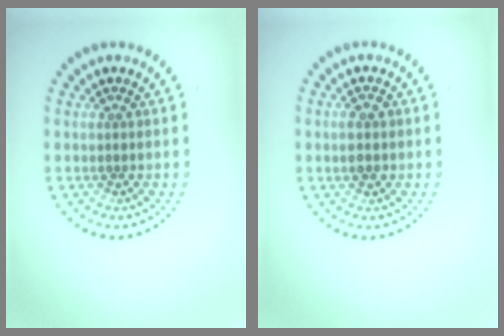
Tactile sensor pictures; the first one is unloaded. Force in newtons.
{"total": 2.3, "press": 2.3, "slide": 0.2}